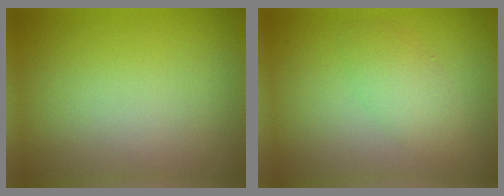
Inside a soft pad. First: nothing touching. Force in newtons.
{"total": 2.9, "press": 2.9, "slide": 0.2}